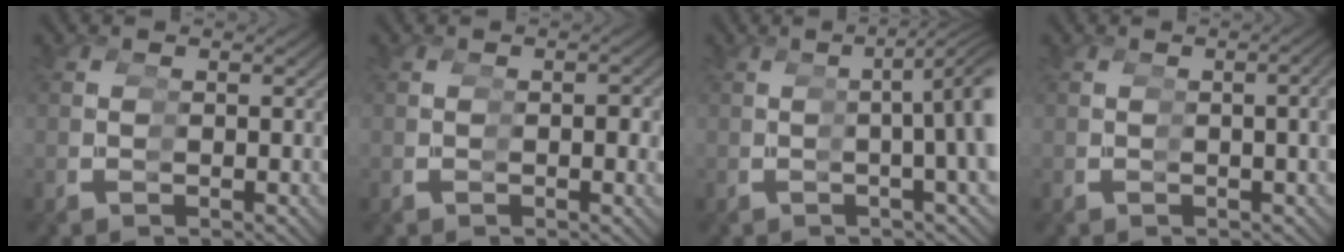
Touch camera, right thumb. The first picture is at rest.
{"total": 1.1, "force": [-0.2, 0.2, 1.1], "torque": [-0.014, 0.001, -0.003]}
{"total": 6.2, "force": [0.6, 1.3, 6.1], "torque": [-0.077, 0.020, 0.001]}
{"total": 2.7, "force": [0.1, 0.1, 2.7], "torque": [-0.034, 0.011, 0.002]}